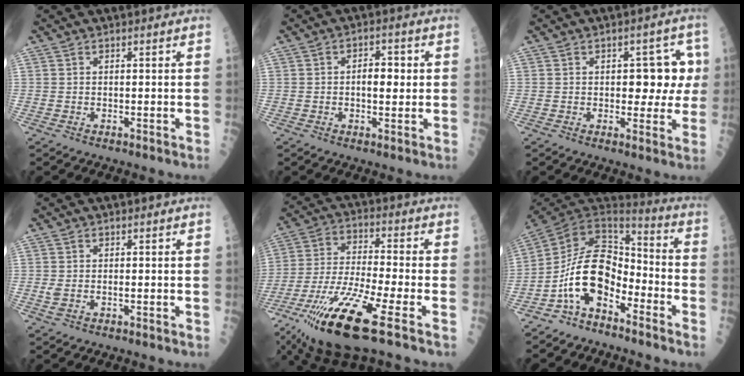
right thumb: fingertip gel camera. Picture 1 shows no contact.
{"total": 4.8, "force": [0.2, 2.5, 4.1], "torque": [-0.046, 0.006, 0.001]}
{"total": 7.5, "force": [0.9, 4.6, 5.9], "torque": [-0.024, 0.012, 0.009]}
{"total": 1.7, "force": [-0.3, 0.7, 1.6], "torque": [-0.041, 0.000, -0.003]}
{"total": 20.2, "force": [-9.9, 3.3, 17.3], "torque": [-0.403, -0.013, -0.183]}
{"total": 14.7, "force": [-6.4, 8.4, 10.2], "torque": [-0.161, 0.085, -0.122]}